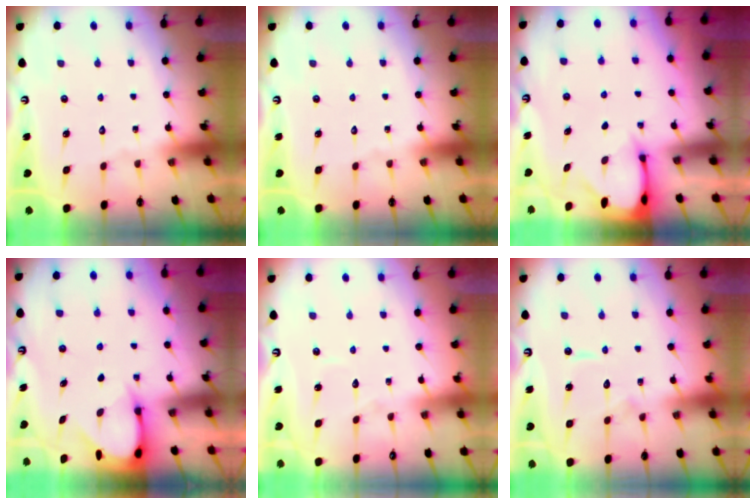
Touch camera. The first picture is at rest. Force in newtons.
{"total": 0.0}
{"total": 2.4, "press": 2.4, "slide": 0.3}
{"total": 3.7, "press": 3.7, "slide": 0.3}
{"total": 3.6, "press": 3.6, "slide": 0.4}
{"total": 7.8, "press": 7.7, "slide": 0.7}